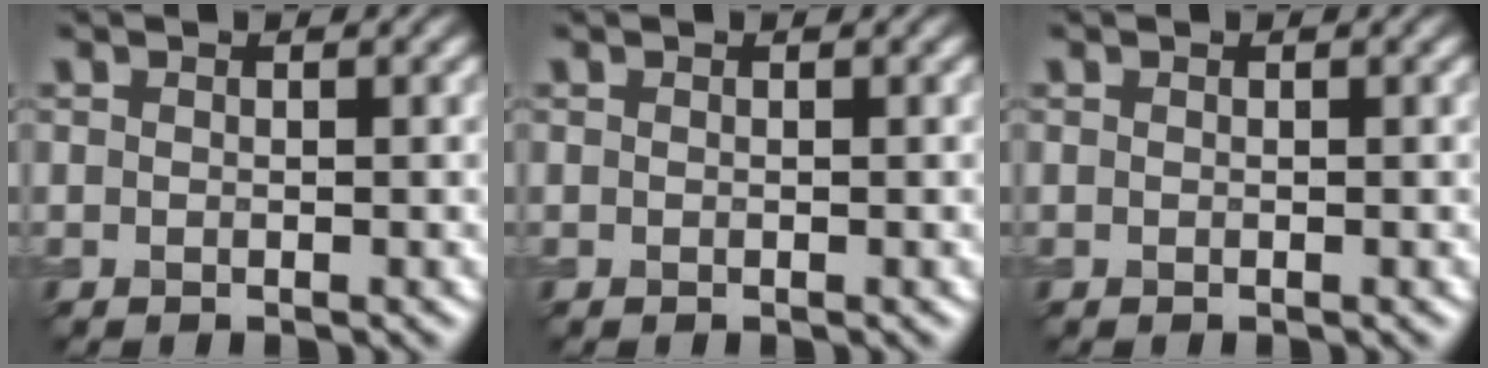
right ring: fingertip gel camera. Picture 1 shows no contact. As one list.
[{"total": 0.0}, {"total": 0.0}]